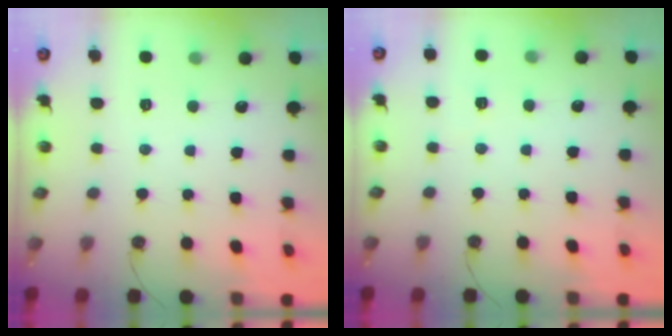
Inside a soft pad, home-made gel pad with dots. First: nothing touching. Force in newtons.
{"total": 2.3, "press": 1.3, "slide": 1.9}